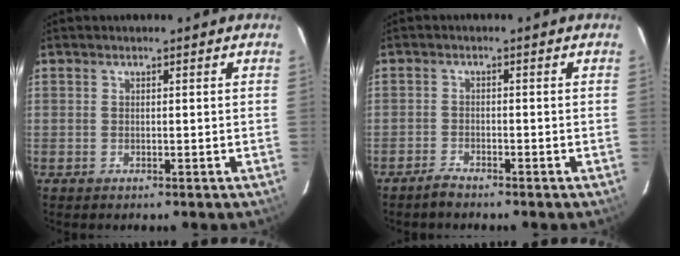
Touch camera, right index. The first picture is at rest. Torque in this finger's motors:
{"motor_torque": [0.07, -0.08, 0.00, -0.01]}